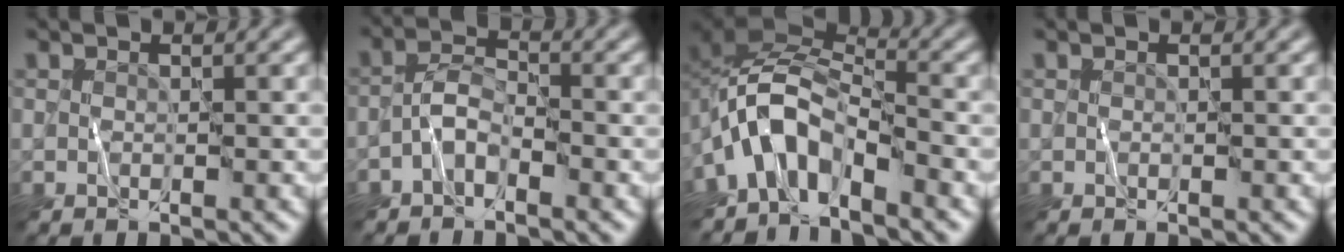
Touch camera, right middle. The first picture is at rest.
{"total": 2.4, "force": [-1.6, 1.0, 1.5], "torque": [-0.027, 0.012, -0.039]}
{"total": 6.6, "force": [-3.6, 3.4, 4.3], "torque": [-0.062, 0.011, -0.083]}
{"total": 0.0}